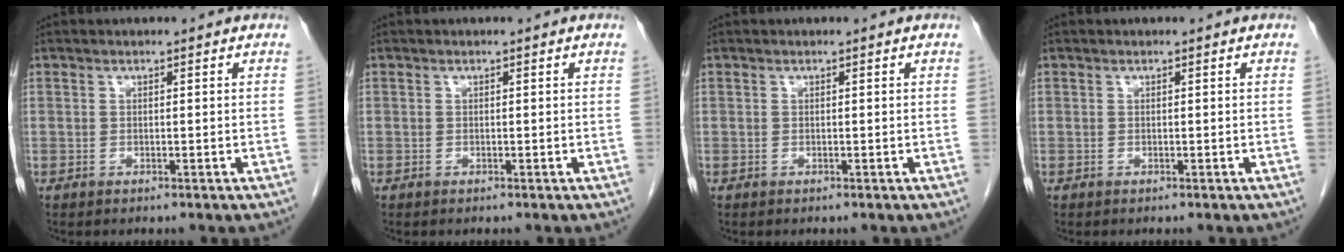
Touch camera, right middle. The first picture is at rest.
{"total": 0.0}
{"total": 0.0}
{"total": 0.0}